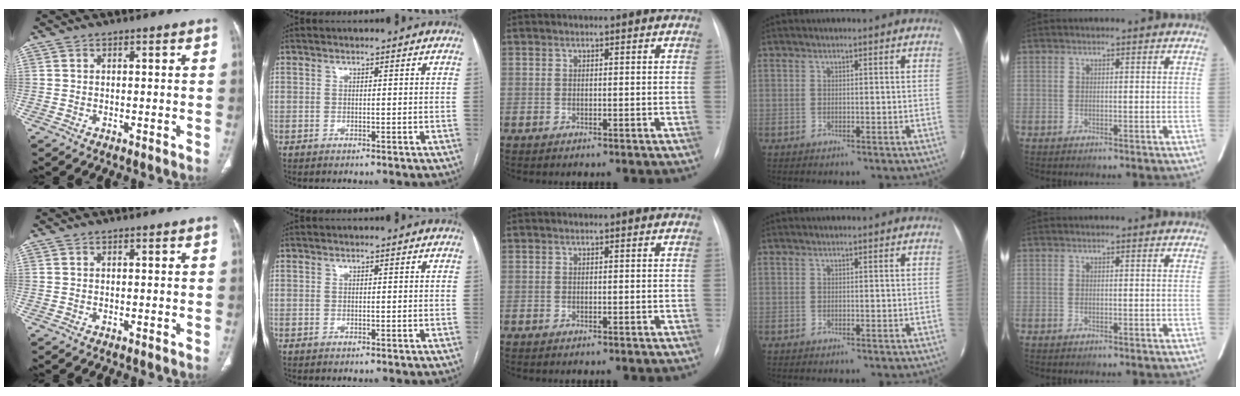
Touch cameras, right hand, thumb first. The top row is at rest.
{}